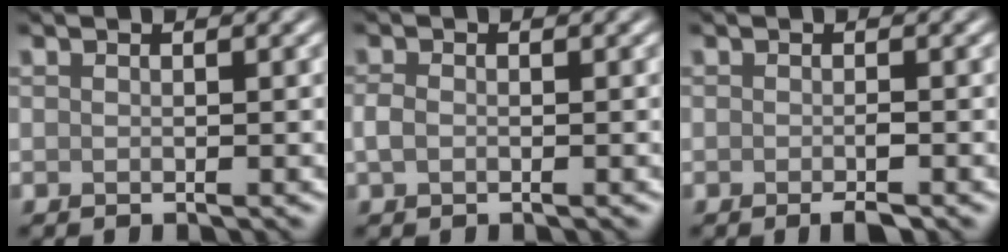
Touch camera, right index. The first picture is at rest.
{"total": 1.2, "force": [-0.4, 0.8, 0.8], "torque": [-0.019, 0.000, -0.009]}
{"total": 1.4, "force": [-0.7, 0.2, 1.2], "torque": [-0.017, -0.002, -0.011]}